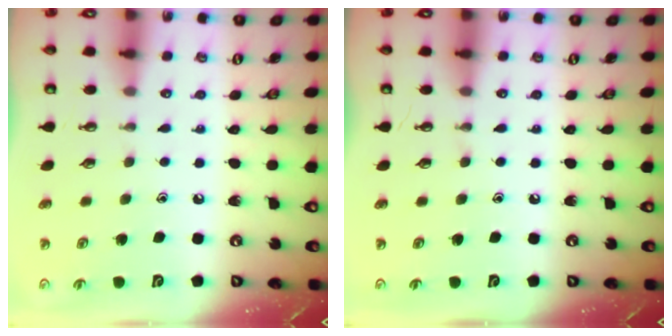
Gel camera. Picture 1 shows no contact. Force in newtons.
{"total": 0.0}